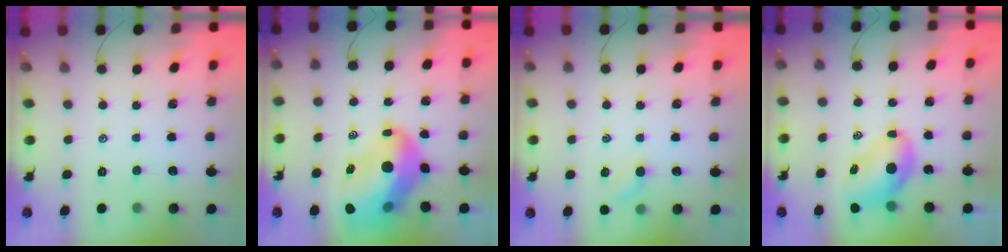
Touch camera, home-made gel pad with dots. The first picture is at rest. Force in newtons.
{"total": 16.8, "press": 16.1, "slide": 4.7}
{"total": 4.9, "press": 4.8, "slide": 1.1}
{"total": 7.9, "press": 7.7, "slide": 1.7}